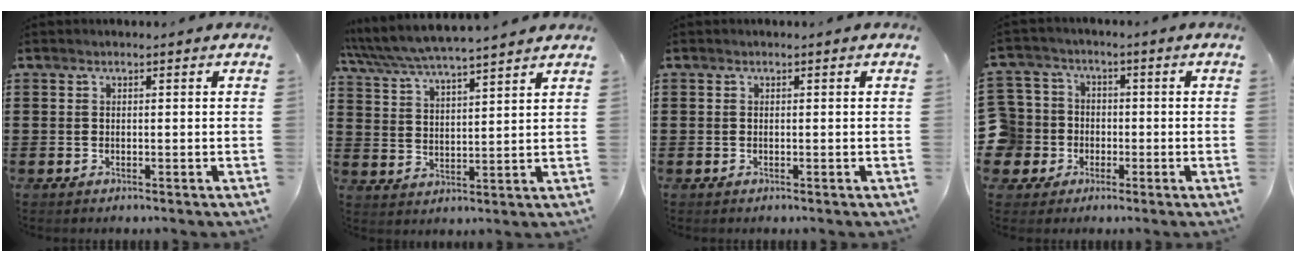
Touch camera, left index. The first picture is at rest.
{"total": 4.9, "force": [4.6, 0.1, 1.5], "torque": [-0.049, -0.028, 0.077]}
{"total": 0.0}
{"total": 6.9, "force": [-1.4, 6.7, 1.1], "torque": [-0.073, 0.008, -0.028]}